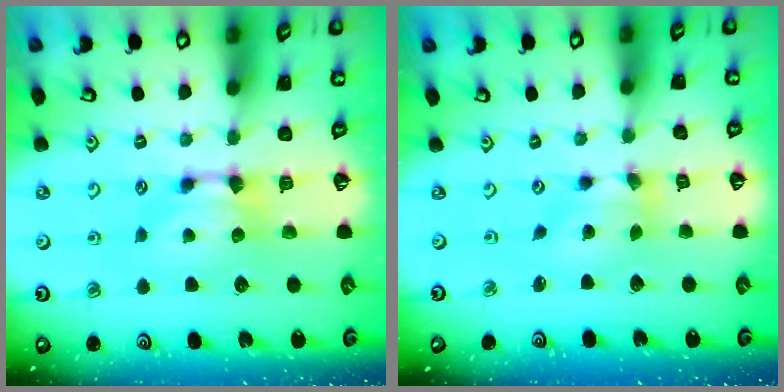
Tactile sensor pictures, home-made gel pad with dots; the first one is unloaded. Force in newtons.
{"total": 3.8, "press": 3.5, "slide": 1.6}